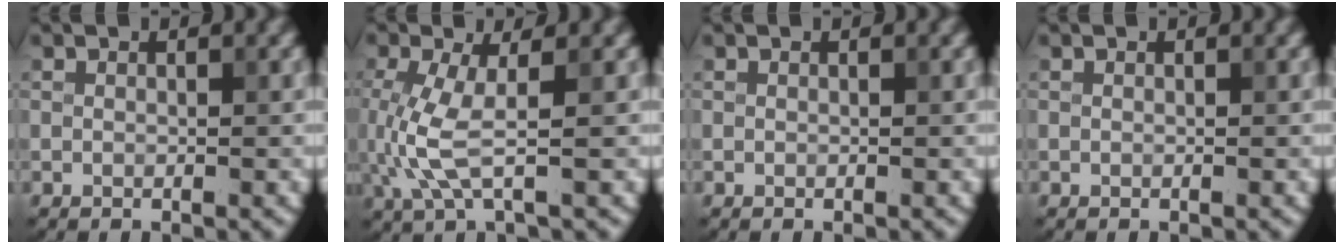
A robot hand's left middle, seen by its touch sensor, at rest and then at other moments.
{"total": 4.3, "force": [-0.4, 1.3, 4.1], "torque": [-0.115, -0.011, -0.008]}
{"total": 0.0}
{"total": 0.0}